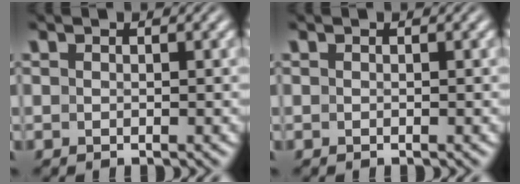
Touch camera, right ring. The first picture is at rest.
{"total": 0.0}